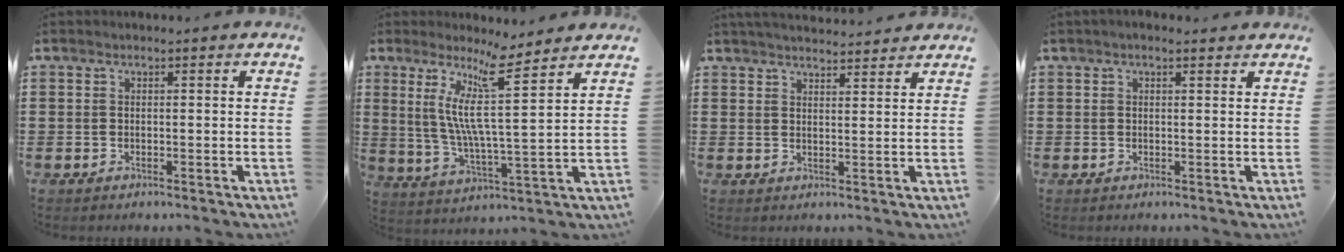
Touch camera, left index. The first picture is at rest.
{"total": 10.6, "force": [7.1, 0.3, 7.9], "torque": [-0.164, -0.038, 0.117]}
{"total": 3.2, "force": [3.2, 0.0, 0.4], "torque": [-0.016, -0.009, 0.059]}
{"total": 1.1, "force": [0.7, 0.3, 0.7], "torque": [-0.015, 0.004, 0.012]}